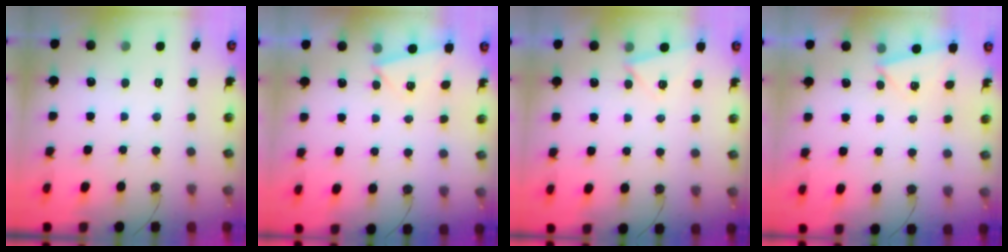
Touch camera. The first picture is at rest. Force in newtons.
{"total": 3.5, "press": 2.8, "slide": 2.2}
{"total": 3.3, "press": 2.9, "slide": 1.6}
{"total": 3.5, "press": 2.8, "slide": 2.2}